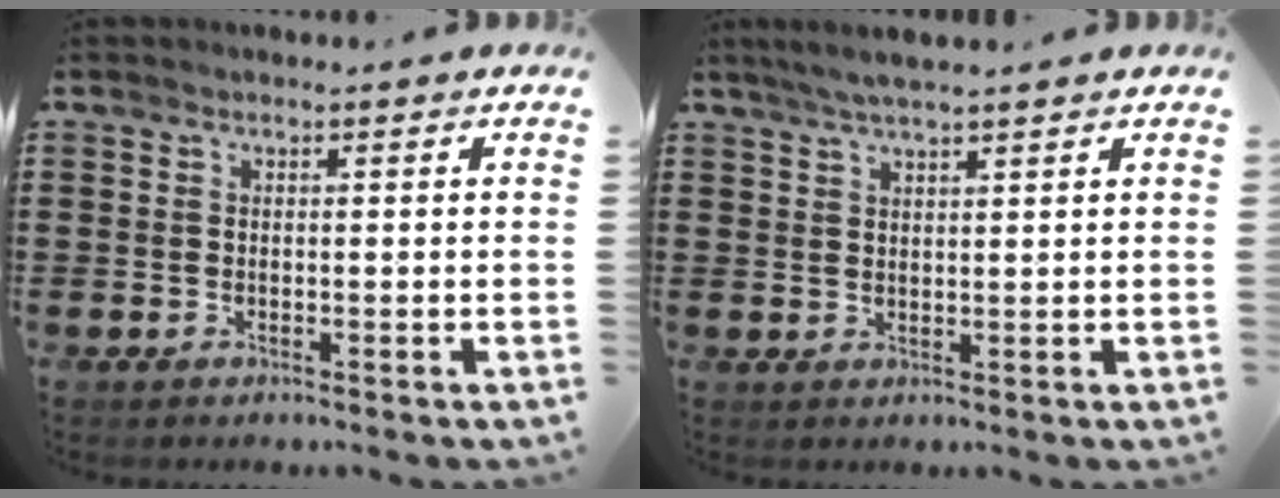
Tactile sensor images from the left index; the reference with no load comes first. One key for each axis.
{"total": 2.8, "fx": 2.4, "fy": 0.1, "fz": 1.5, "tx": -0.035, "ty": 0.002, "tz": 0.044}